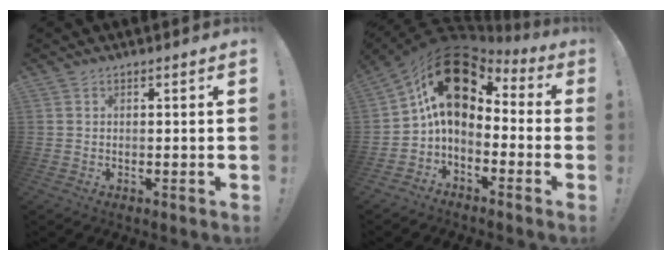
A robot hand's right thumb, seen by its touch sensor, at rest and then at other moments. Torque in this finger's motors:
{"motor_torque": [0.77, 2.07, 1.52, -1.20, 0.21]}